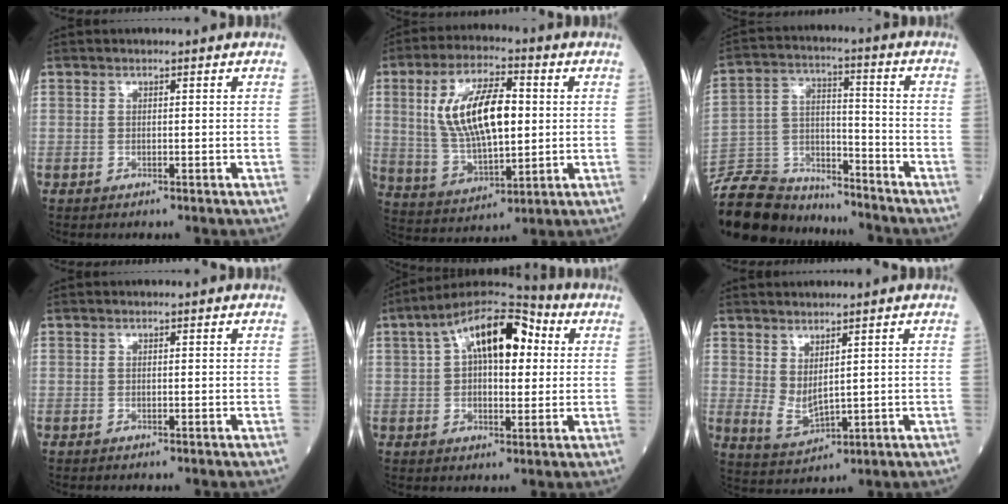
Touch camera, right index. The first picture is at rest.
{"total": 14.5, "force": [2.3, 5.4, 13.2], "torque": [-0.263, 0.009, 0.047]}
{"total": 15.1, "force": [-14.2, 4.1, 2.9], "torque": [-0.059, 0.027, -0.247]}
{"total": 0.0}
{"total": 14.5, "force": [4.1, 5.9, 12.6], "torque": [-0.208, 0.044, 0.060]}
{"total": 4.5, "force": [1.4, 1.8, 3.8], "torque": [-0.086, -0.008, 0.045]}